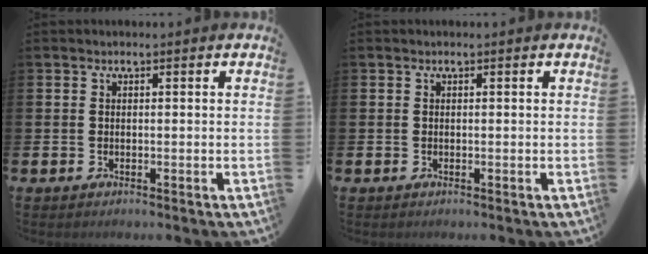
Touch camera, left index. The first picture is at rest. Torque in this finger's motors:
{"motor_torque": [-0.06, 0.00, -0.01, 0.00]}